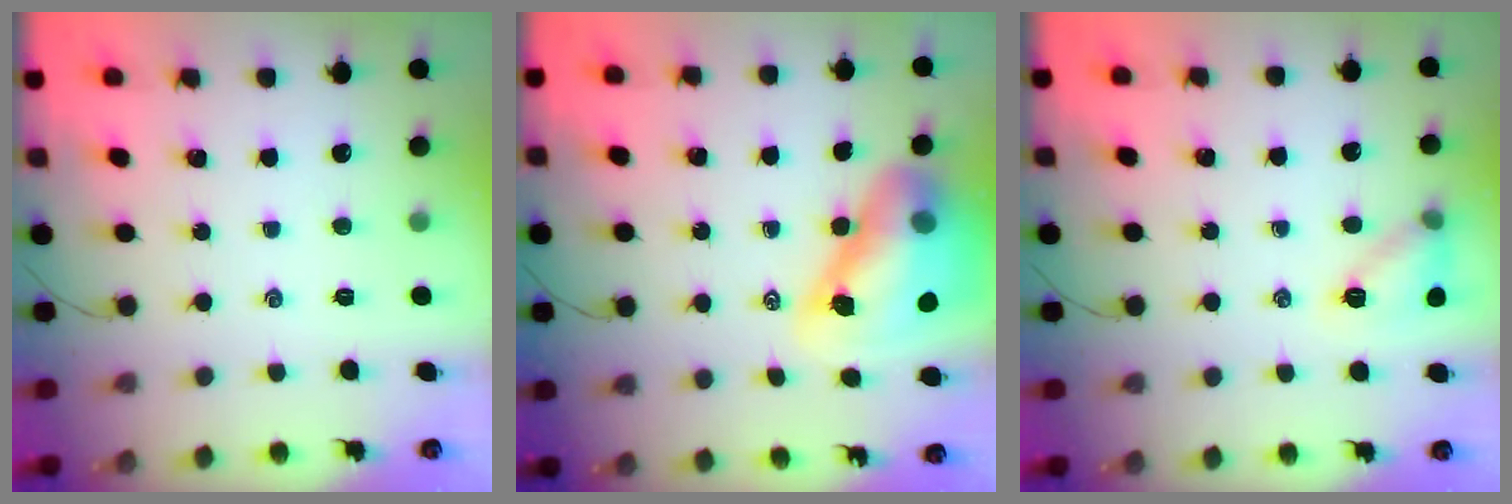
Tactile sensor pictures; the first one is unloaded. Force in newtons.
{"total": 16.0, "press": 15.3, "slide": 4.6}
{"total": 9.8, "press": 9.8, "slide": 1.0}